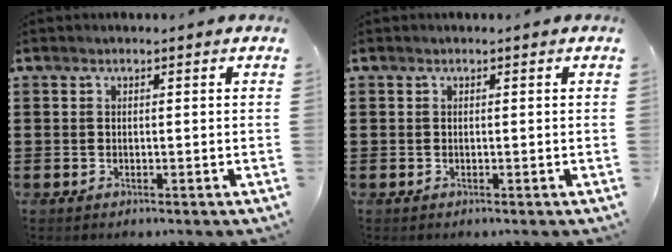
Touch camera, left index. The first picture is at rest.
{"total": 0.0}